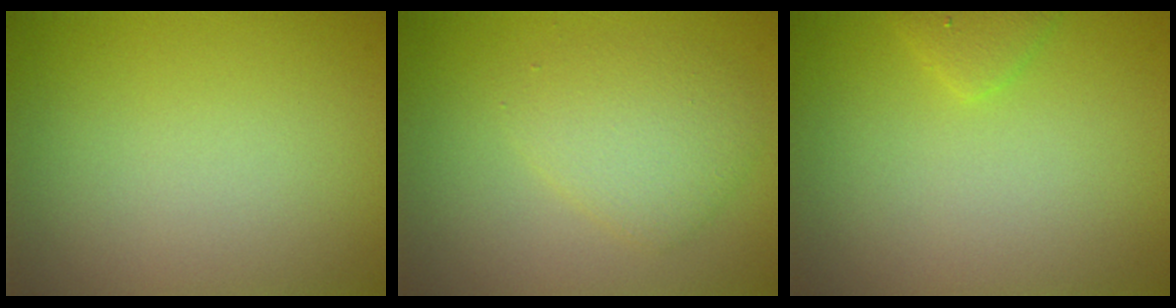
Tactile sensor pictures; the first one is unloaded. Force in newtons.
{"total": 3.1, "press": 3.1, "slide": 0.3}
{"total": 1.4, "press": 1.4, "slide": 0.1}